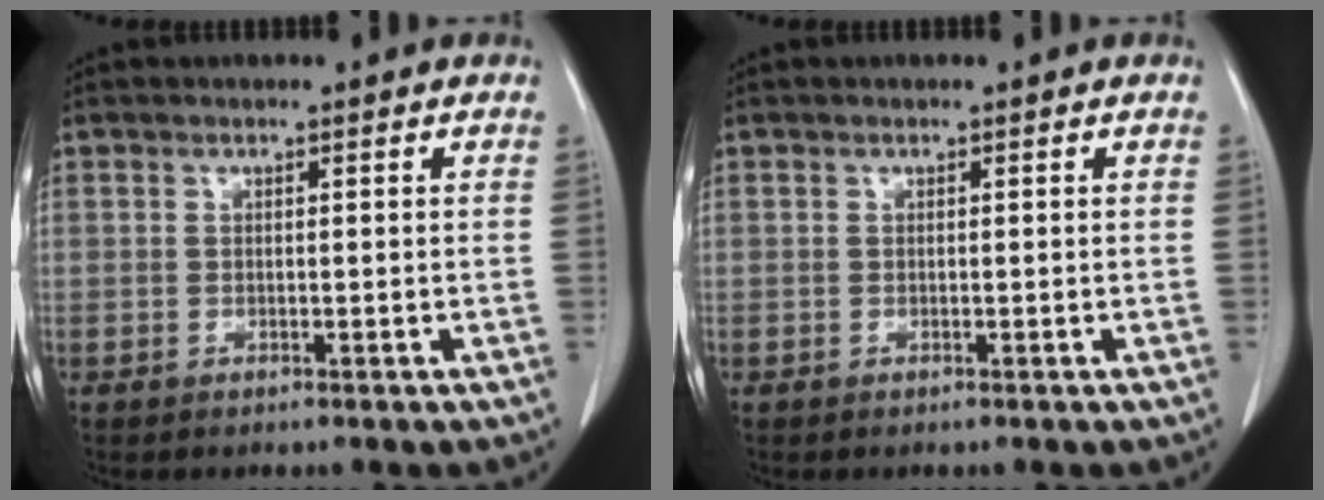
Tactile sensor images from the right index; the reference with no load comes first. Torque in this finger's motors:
{"motor_torque": [-0.05, -0.04, 0.00, 0.00]}